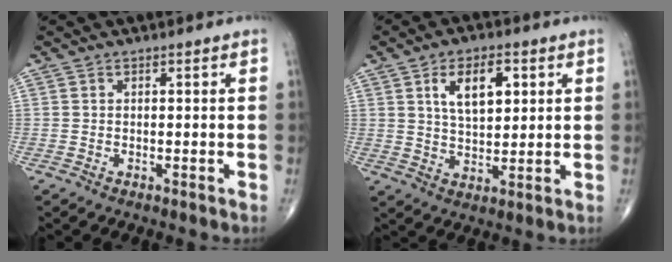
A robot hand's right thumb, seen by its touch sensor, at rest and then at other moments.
{"total": 9.0, "force": [3.2, 4.7, 7.0], "torque": [-0.099, -0.012, 0.057]}